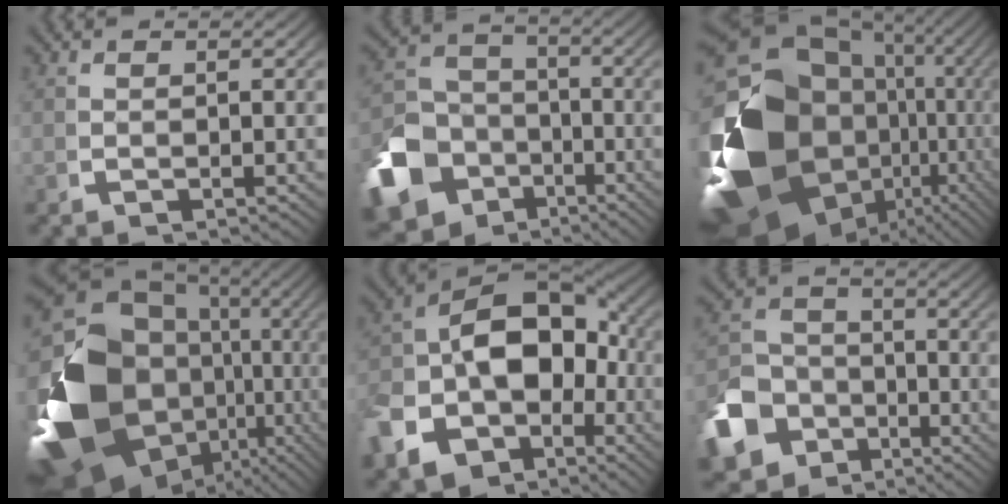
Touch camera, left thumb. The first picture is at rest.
{"total": 14.3, "force": [-5.6, 11.3, 6.6], "torque": [-0.147, -0.061, -0.084]}
{"total": 27.5, "force": [-4.2, 18.4, 20.0], "torque": [-0.359, -0.071, -0.045]}
{"total": 25.0, "force": [-3.2, 17.2, 17.9], "torque": [-0.343, -0.066, -0.031]}
{"total": 18.4, "force": [-3.4, 13.5, 11.9], "torque": [-0.235, -0.055, -0.040]}
{"total": 12.3, "force": [-4.9, 9.9, 5.4], "torque": [-0.117, -0.051, -0.074]}